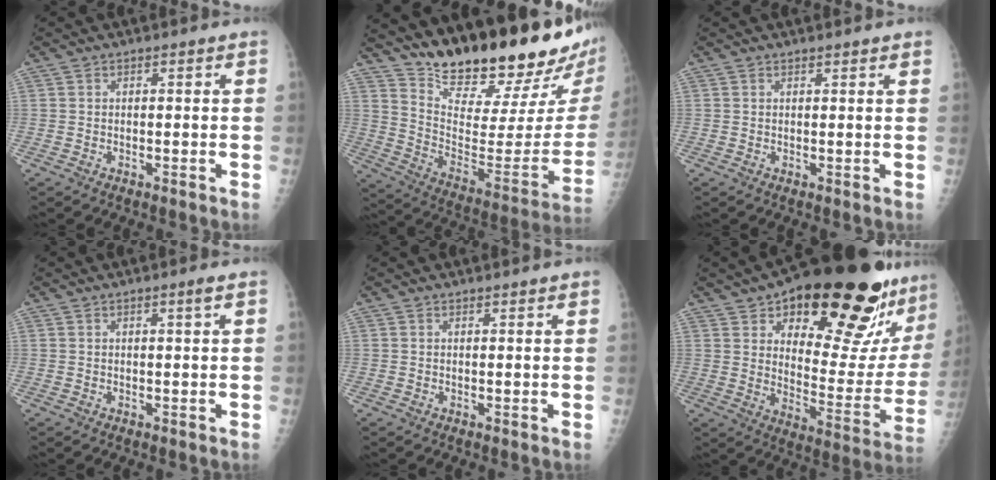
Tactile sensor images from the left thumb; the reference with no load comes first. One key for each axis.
{"total": 28.2, "fx": 23.1, "fy": 5.6, "fz": 15.2, "tx": -0.211, "ty": -0.154, "tz": 0.341}
{"total": 1.9, "fx": 1.7, "fy": 0.2, "fz": 0.9, "tx": -0.004, "ty": 0.001, "tz": 0.019}
{"total": 1.3, "fx": 0.7, "fy": -0.2, "fz": 1.1, "tx": -0.020, "ty": -0.004, "tz": 0.012}
{"total": 1.6, "fx": 1.4, "fy": 0.0, "fz": 0.8, "tx": -0.004, "ty": 0.001, "tz": 0.019}
{"total": 31.7, "fx": 18.9, "fy": 11.2, "fz": 22.8, "tx": -0.277, "ty": -0.058, "tz": 0.277}